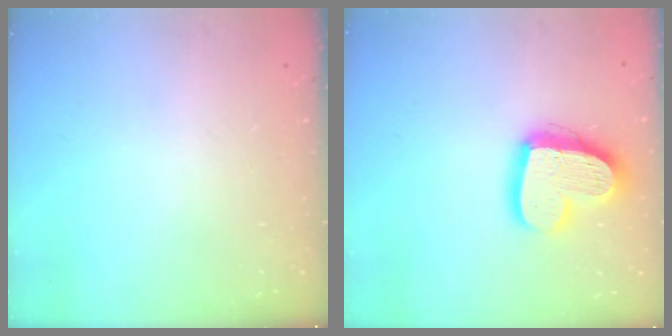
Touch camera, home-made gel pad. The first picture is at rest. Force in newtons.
{"total": 17.2, "press": 17.2, "slide": 1.4}